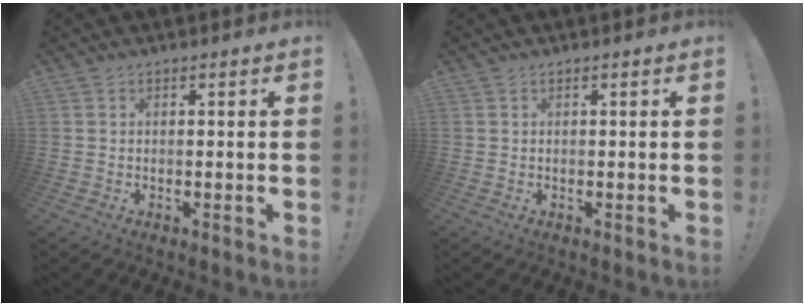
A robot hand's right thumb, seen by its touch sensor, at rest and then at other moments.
{"total": 0.0}